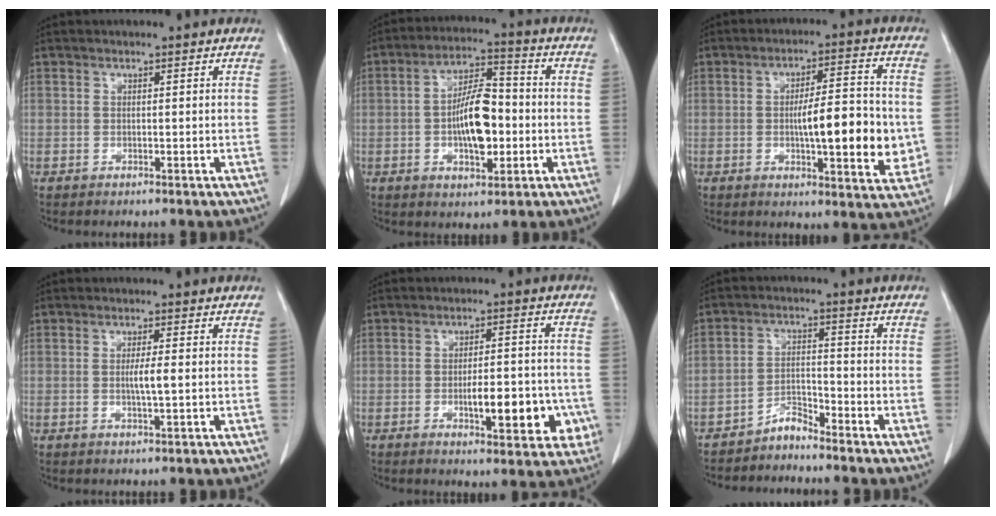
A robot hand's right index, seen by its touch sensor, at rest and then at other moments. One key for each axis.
{"total": 10.3, "fx": -1.5, "fy": 3.9, "fz": 9.4, "tx": -0.175, "ty": 0.014, "tz": -0.024}
{"total": 13.0, "fx": -1.4, "fy": 2.9, "fz": 12.6, "tx": -0.182, "ty": 0.007, "tz": -0.020}
{"total": 2.7, "fx": -0.2, "fy": 0.0, "fz": 2.7, "tx": -0.051, "ty": -0.003, "tz": -0.003}
{"total": 10.2, "fx": -3.0, "fy": 3.3, "fz": 9.2, "tx": -0.116, "ty": 0.010, "tz": -0.035}
{"total": 3.2, "fx": -3.1, "fy": 0.6, "fz": 0.5, "tx": -0.002, "ty": -0.006, "tz": -0.058}